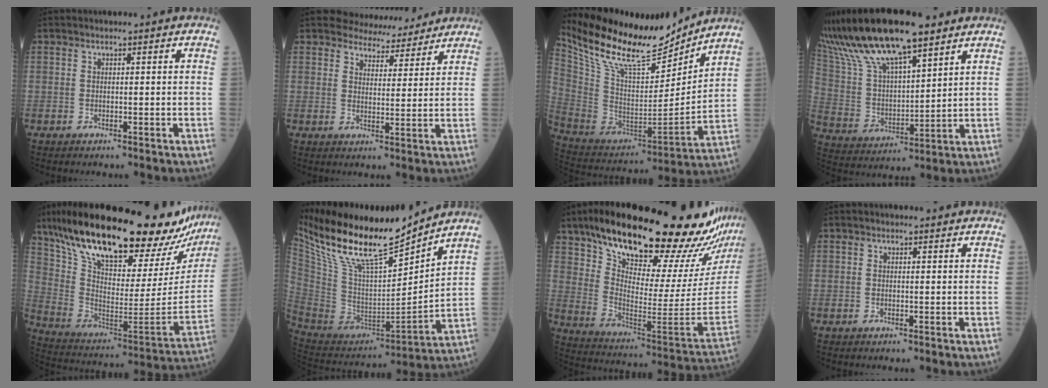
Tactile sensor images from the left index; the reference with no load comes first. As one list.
[{"total": 7.3, "force": [6.9, 2.3, 0.9], "torque": [-0.007, -0.001, 0.088]}, {"total": 20.3, "force": [17.9, 3.8, 8.9], "torque": [-0.180, -0.021, 0.318]}, {"total": 18.8, "force": [14.1, 4.1, 11.7], "torque": [-0.237, 0.021, 0.266]}, {"total": 35.2, "force": [28.0, 8.4, 19.5], "torque": [-0.340, -0.046, 0.403]}, {"total": 20.2, "force": [16.4, 3.1, 11.4], "torque": [-0.209, -0.005, 0.309]}, {"total": 31.8, "force": [25.5, 3.1, 18.7], "torque": [-0.299, -0.075, 0.362]}, {"total": 0.7, "force": [0.3, 0.4, 0.4], "torque": [-0.011, 0.004, 0.001]}]